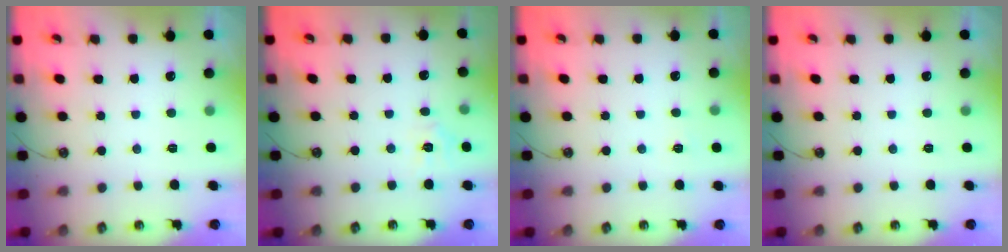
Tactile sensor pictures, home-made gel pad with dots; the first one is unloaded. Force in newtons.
{"total": 4.0, "press": 4.0, "slide": 0.2}
{"total": 2.6, "press": 2.6, "slide": 0.3}
{"total": 0.0}